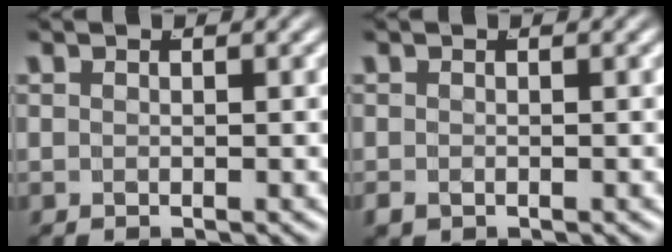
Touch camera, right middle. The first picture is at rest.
{"total": 1.1, "force": [-0.8, 0.5, 0.5], "torque": [-0.011, -0.011, -0.006]}